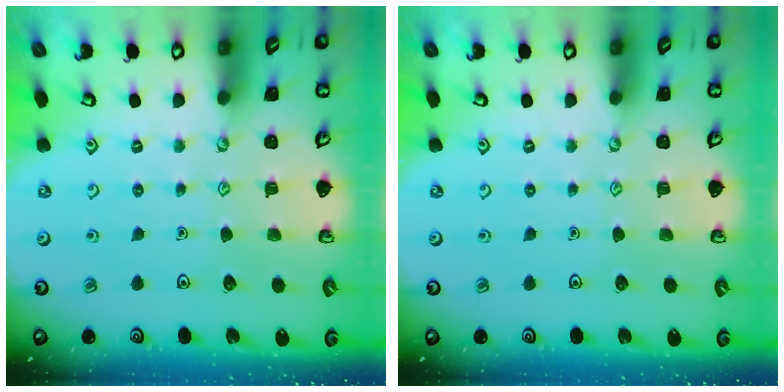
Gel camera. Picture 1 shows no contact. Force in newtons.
{"total": 0.0}